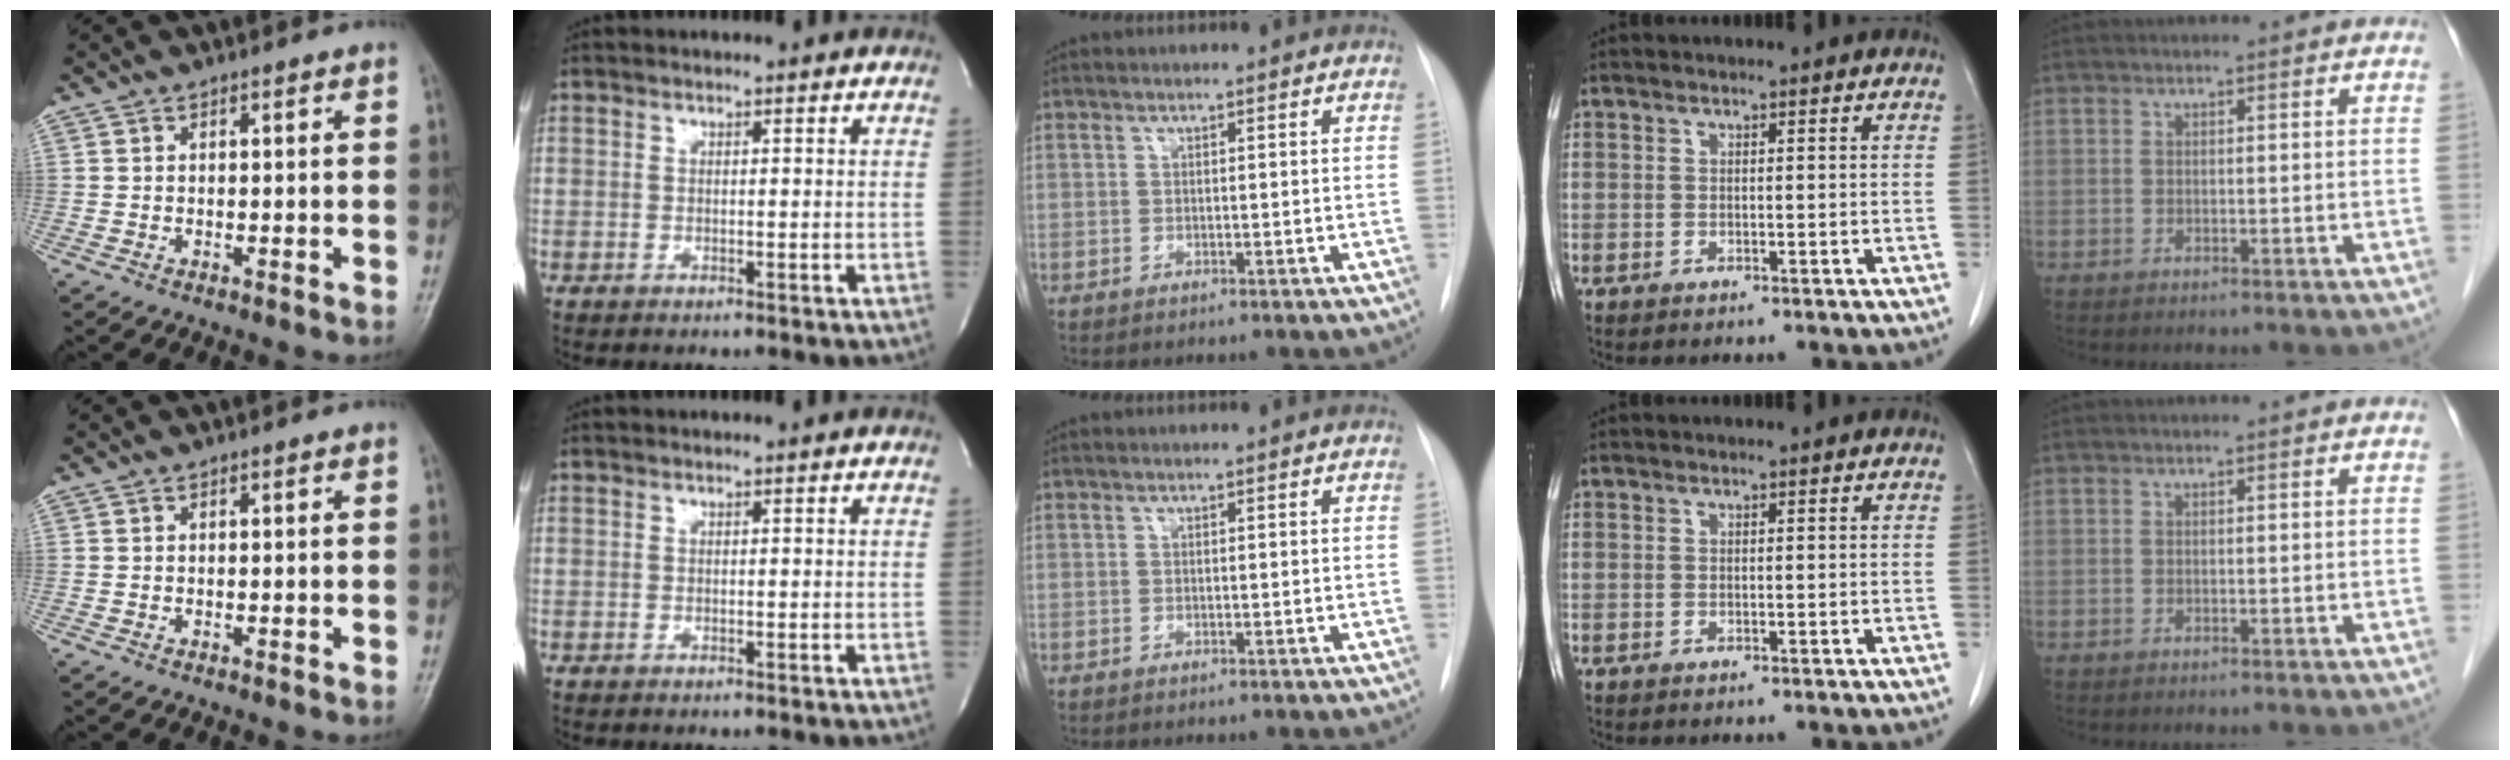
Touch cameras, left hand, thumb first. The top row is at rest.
{}